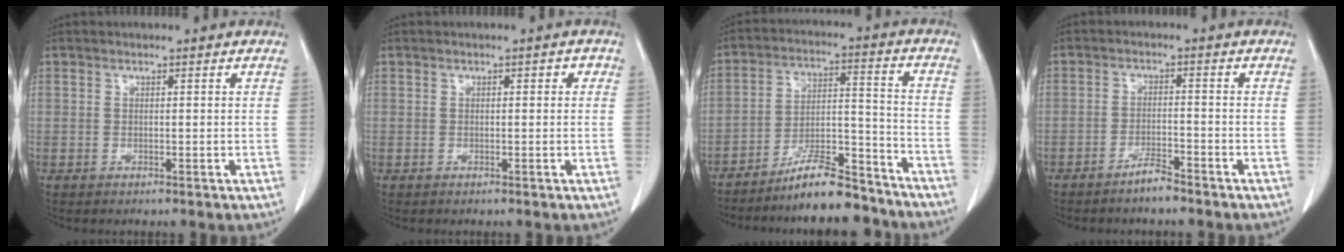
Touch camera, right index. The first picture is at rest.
{"total": 1.0, "force": [0.1, 0.6, 0.8], "torque": [-0.007, 0.009, -0.001]}
{"total": 12.6, "force": [-11.1, 2.1, 5.6], "torque": [-0.083, 0.022, -0.187]}
{"total": 3.2, "force": [-2.8, 0.3, 1.6], "torque": [-0.030, -0.001, -0.051]}